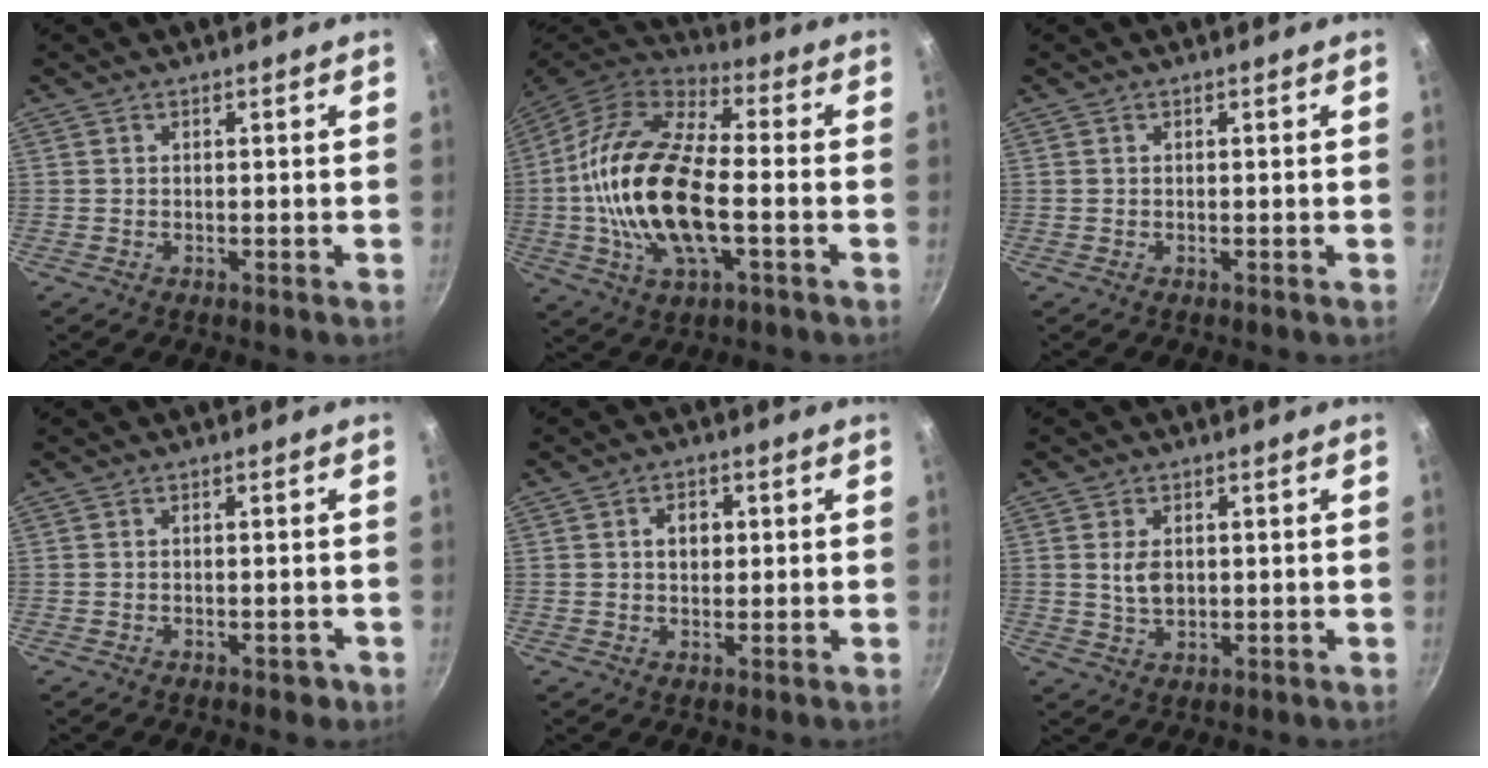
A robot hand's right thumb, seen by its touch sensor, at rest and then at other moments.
{"total": 21.9, "force": [-2.5, 10.2, 19.2], "torque": [-0.368, 0.026, -0.059]}
{"total": 0.0}
{"total": 1.9, "force": [-1.0, 1.1, 1.2], "torque": [-0.008, 0.014, -0.004]}
{"total": 3.8, "force": [0.6, 2.9, 2.4], "torque": [-0.019, 0.005, 0.009]}
{"total": 4.3, "force": [0.6, 2.8, 3.2], "torque": [-0.051, -0.006, 0.015]}